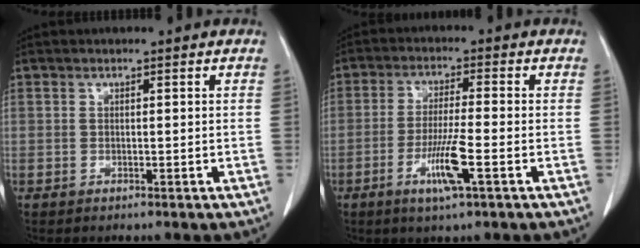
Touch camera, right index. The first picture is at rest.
{"total": 7.1, "force": [-2.9, -0.1, 6.5], "torque": [-0.128, -0.013, -0.052]}